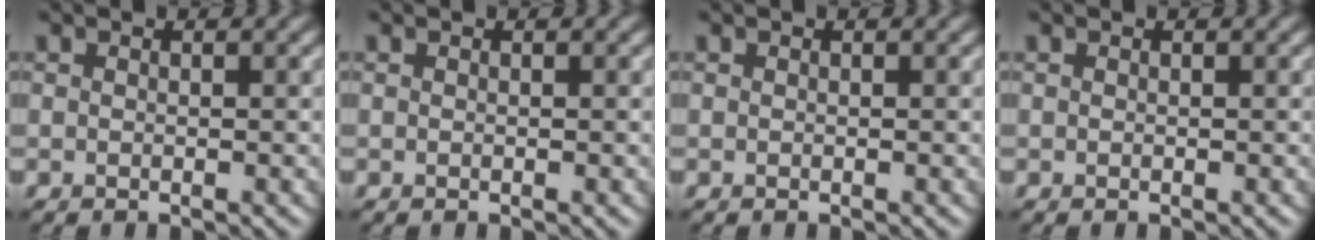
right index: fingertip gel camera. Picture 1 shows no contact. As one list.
[{"total": 0.0}, {"total": 0.0}, {"total": 0.0}]